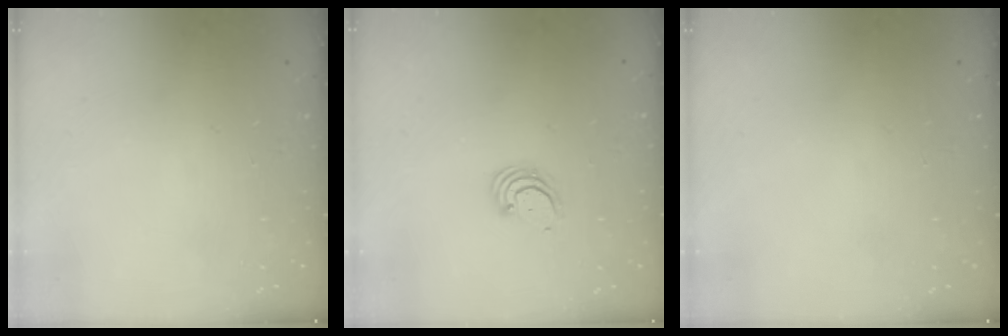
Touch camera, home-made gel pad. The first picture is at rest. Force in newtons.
{"total": 2.7, "press": 2.7, "slide": 0.3}
{"total": 0.0}